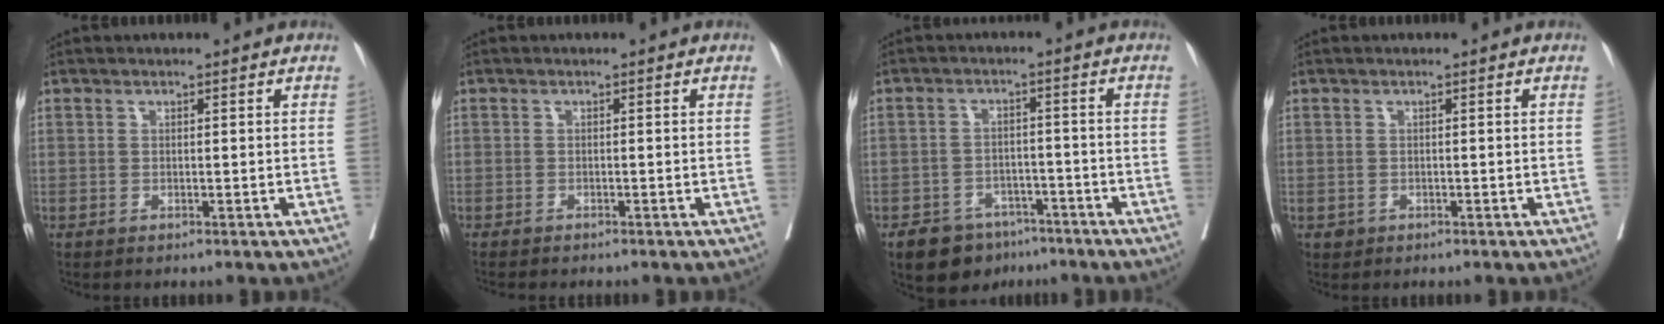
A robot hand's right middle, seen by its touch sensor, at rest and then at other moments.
{"total": 3.8, "force": [-3.3, 0.6, 1.7], "torque": [-0.024, -0.007, -0.045]}
{"total": 7.5, "force": [-5.5, 4.6, 2.2], "torque": [-0.028, 0.008, -0.080]}
{"total": 0.7, "force": [-0.3, 0.7, 0.1], "torque": [-0.004, 0.002, -0.001]}